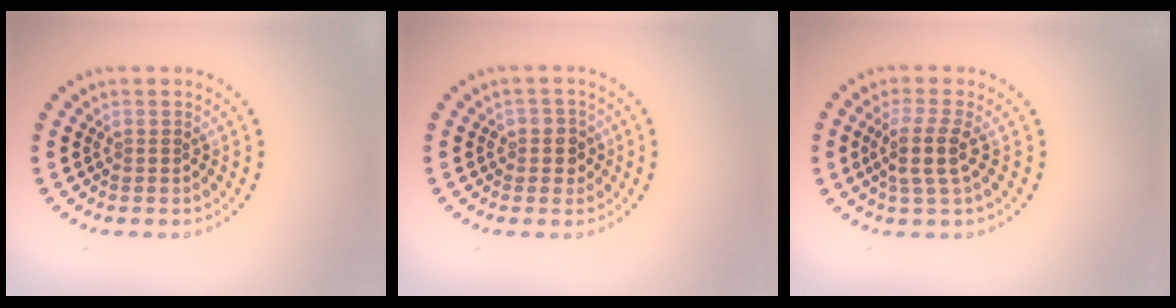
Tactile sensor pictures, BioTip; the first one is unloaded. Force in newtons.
{"total": 1.9, "press": 1.7, "slide": 0.9}
{"total": 2.9, "press": 2.3, "slide": 1.6}